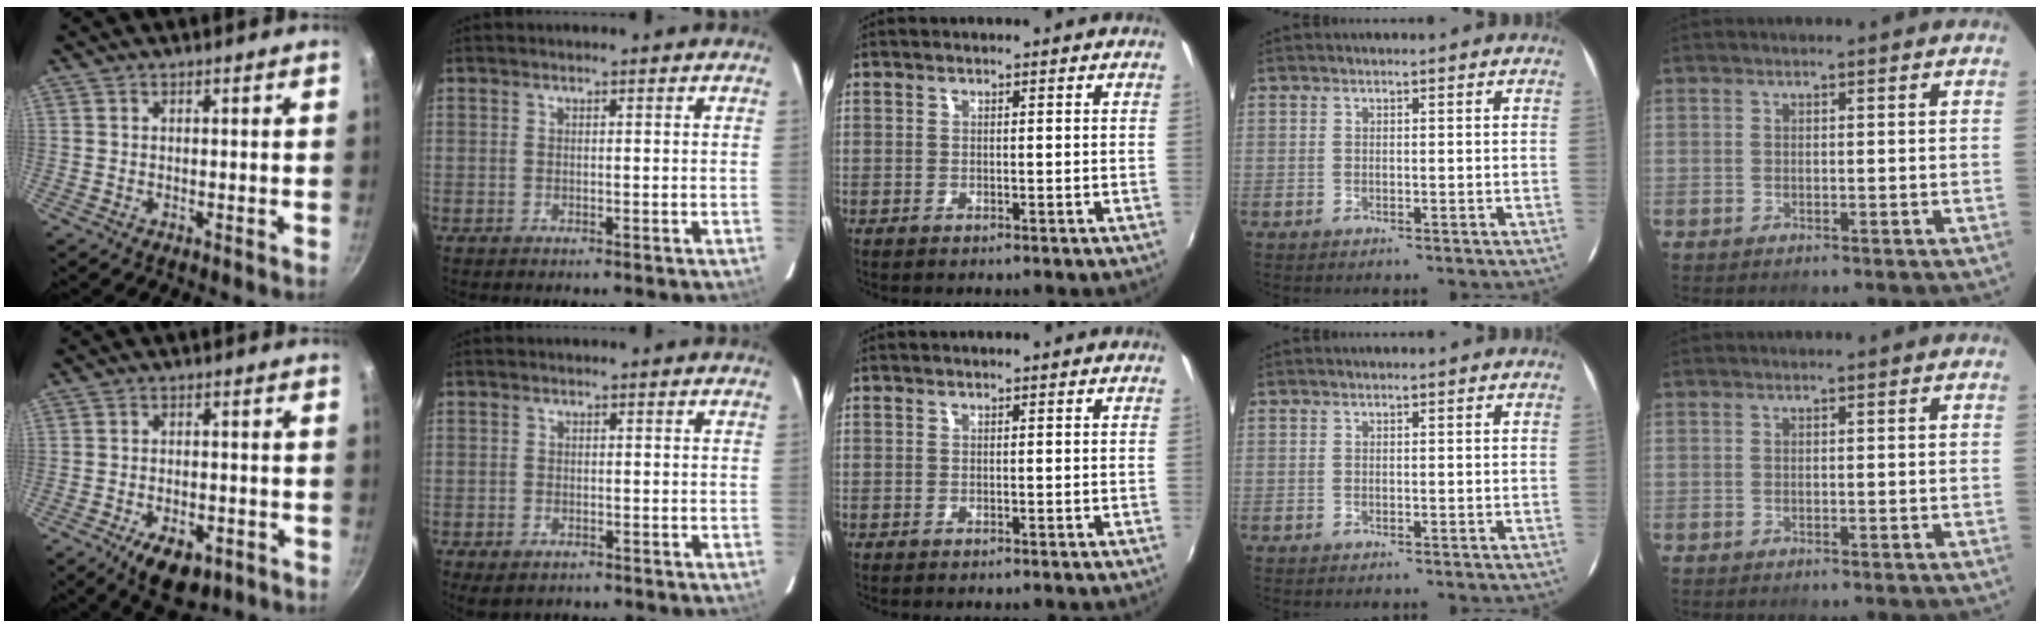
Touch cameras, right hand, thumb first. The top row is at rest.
{"thumb": {"total": 9.2, "force": [-4.5, 4.9, 6.4], "torque": [-0.080, 0.015, -0.057]}, "index": {"total": 2.9, "force": [-1.6, 1.9, 1.4], "torque": [-0.028, -0.007, -0.024]}}